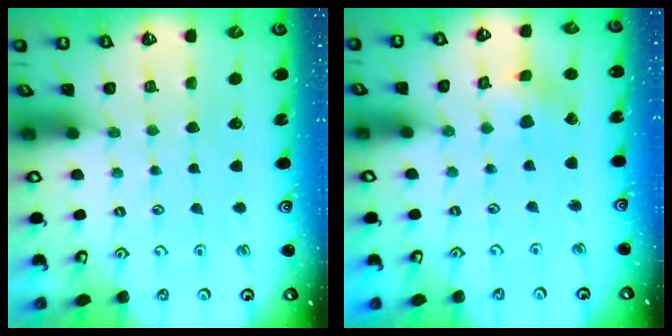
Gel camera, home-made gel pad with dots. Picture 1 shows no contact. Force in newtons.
{"total": 2.7, "press": 2.6, "slide": 0.3}